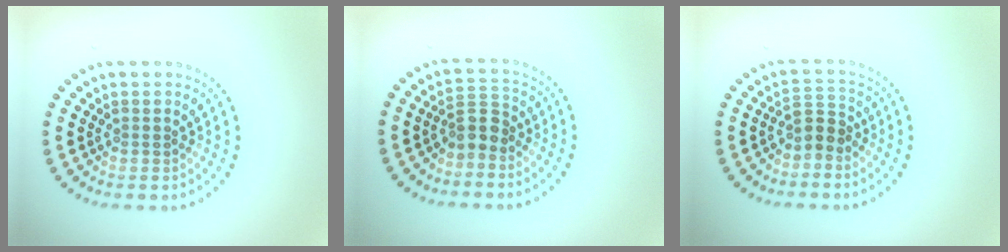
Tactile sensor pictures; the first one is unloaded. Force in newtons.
{"total": 2.1, "press": 1.7, "slide": 1.2}
{"total": 2.3, "press": 1.6, "slide": 1.5}